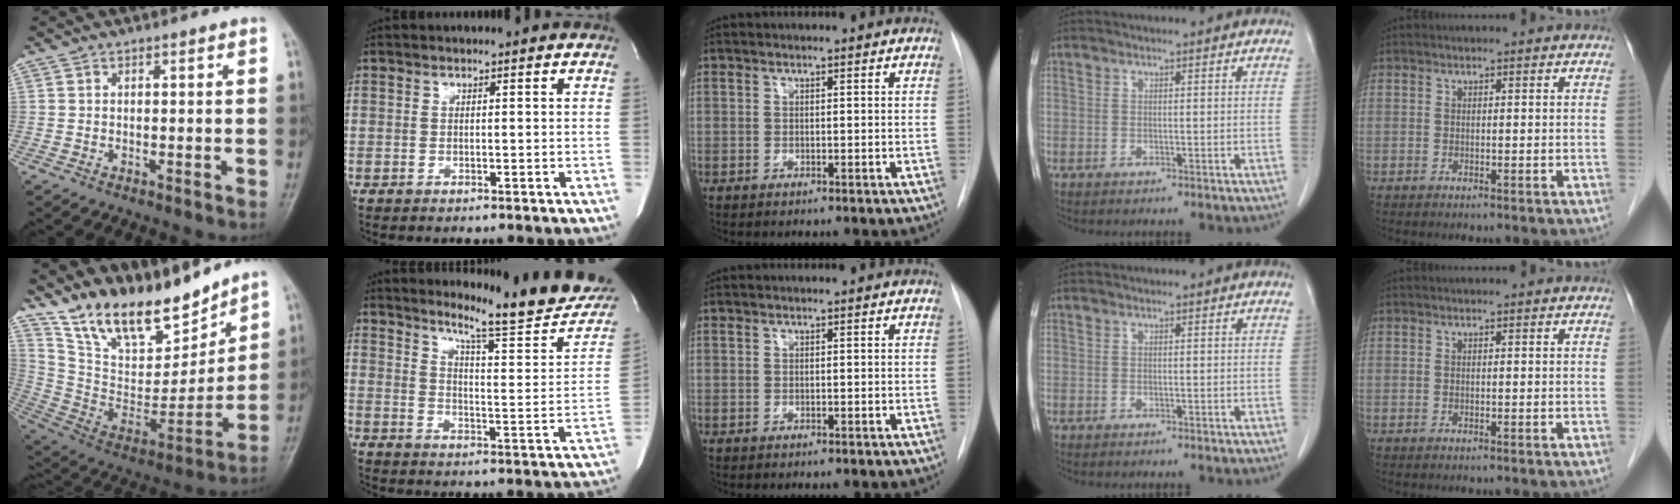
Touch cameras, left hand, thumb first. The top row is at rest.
{"thumb": {"total": 19.2, "force": [15.6, 7.3, 8.6], "torque": [-0.102, -0.092, 0.287]}, "index": {"total": 17.9, "force": [15.4, 1.4, 8.9], "torque": [-0.120, -0.068, 0.194]}}